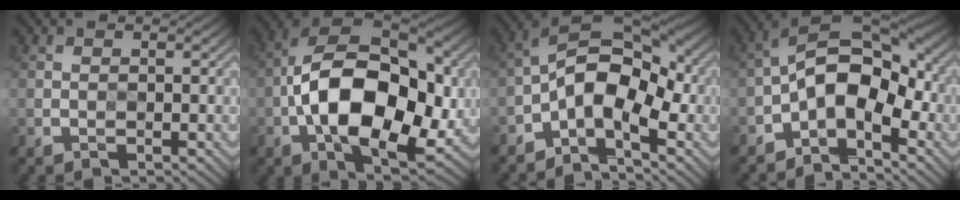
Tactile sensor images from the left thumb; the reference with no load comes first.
{"total": 16.2, "force": [-1.9, 9.3, 13.1], "torque": [-0.221, 0.000, -0.042]}
{"total": 9.9, "force": [-3.4, 5.2, 7.7], "torque": [-0.125, 0.006, -0.078]}
{"total": 10.9, "force": [-3.6, 6.1, 8.4], "torque": [-0.123, 0.008, -0.082]}